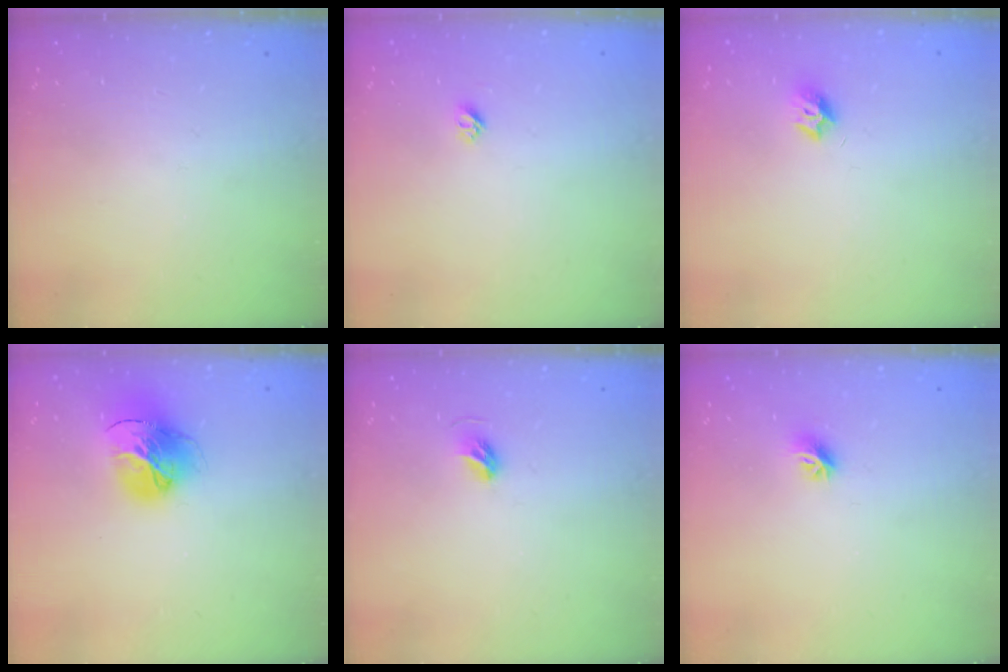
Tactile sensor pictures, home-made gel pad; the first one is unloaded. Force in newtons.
{"total": 4.1, "press": 4.1, "slide": 0.5}
{"total": 7.6, "press": 7.6, "slide": 0.7}
{"total": 16.7, "press": 16.6, "slide": 1.8}
{"total": 4.9, "press": 4.8, "slide": 1.1}
{"total": 7.4, "press": 7.4, "slide": 0.7}